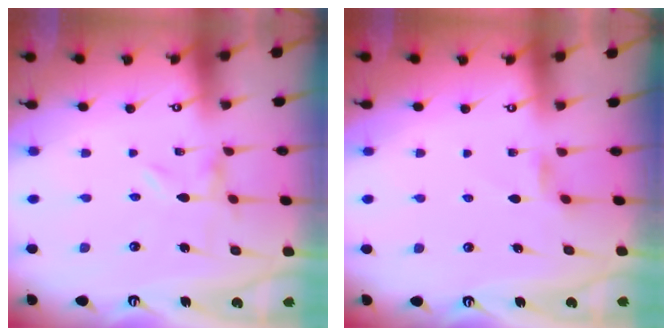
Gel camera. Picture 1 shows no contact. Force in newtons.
{"total": 1.9, "press": 1.9, "slide": 0.3}